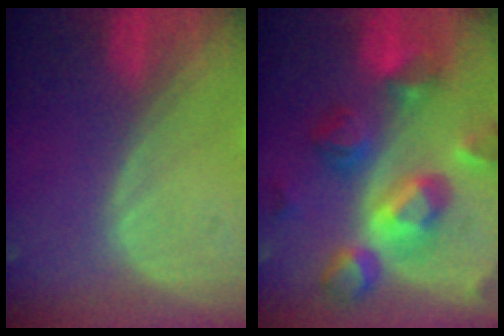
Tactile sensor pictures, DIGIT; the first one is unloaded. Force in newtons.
{"total": 11.4, "press": 11.4, "slide": 0.9}